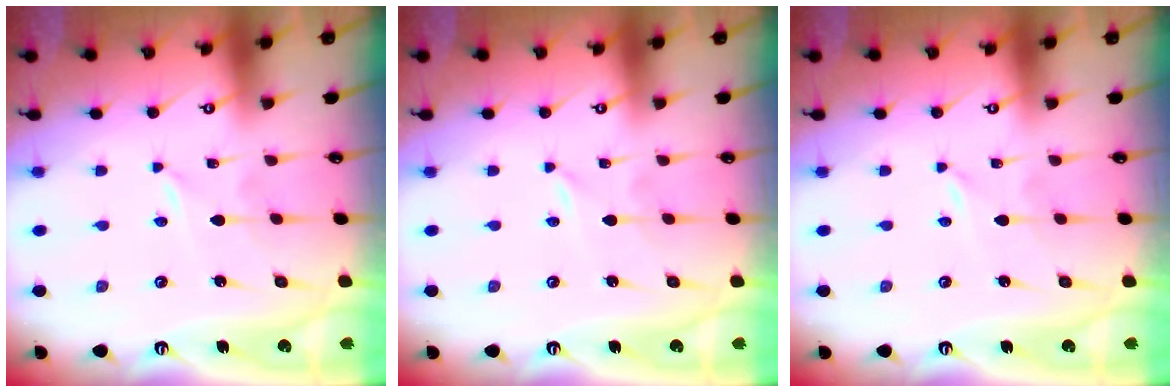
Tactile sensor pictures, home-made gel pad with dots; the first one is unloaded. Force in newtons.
{"total": 0.0}
{"total": 0.0}